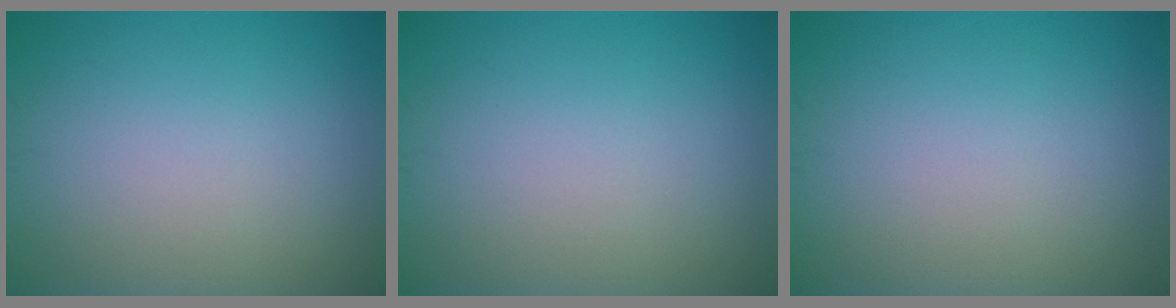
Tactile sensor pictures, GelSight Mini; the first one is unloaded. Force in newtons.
{"total": 0.0}
{"total": 0.0}